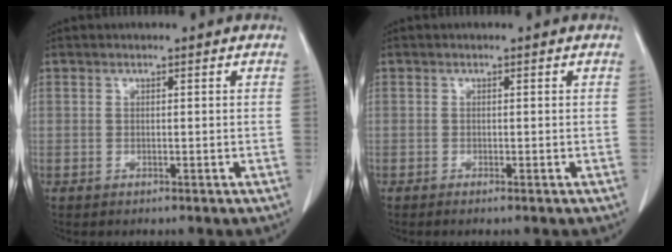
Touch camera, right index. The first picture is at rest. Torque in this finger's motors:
{"motor_torque": [-0.04, 0.14, -0.07, 0.00]}